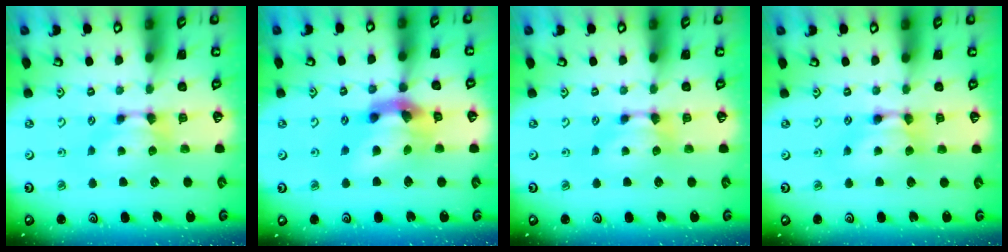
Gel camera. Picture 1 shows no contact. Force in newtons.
{"total": 7.7, "press": 7.3, "slide": 2.4}
{"total": 0.0}
{"total": 1.8, "press": 1.8, "slide": 0.2}